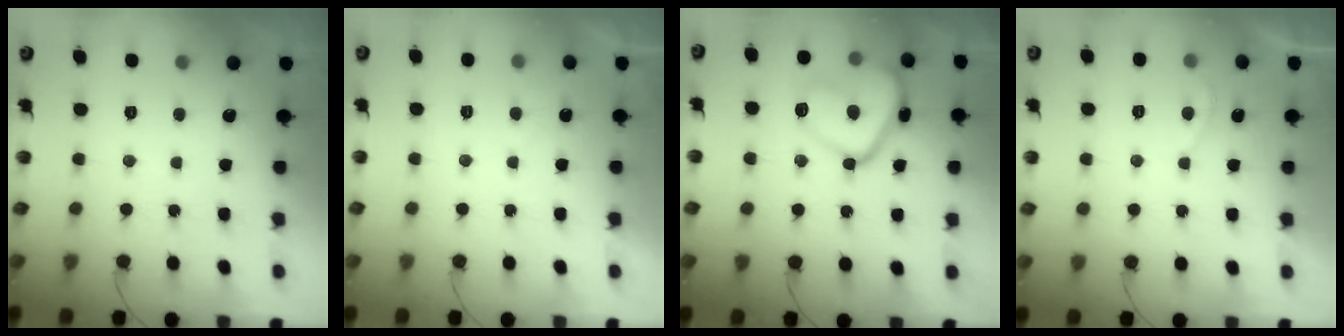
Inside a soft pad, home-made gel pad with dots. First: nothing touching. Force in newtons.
{"total": 0.9, "press": 0.7, "slide": 0.6}
{"total": 15.7, "press": 15.6, "slide": 1.4}
{"total": 1.3, "press": 1.2, "slide": 0.6}